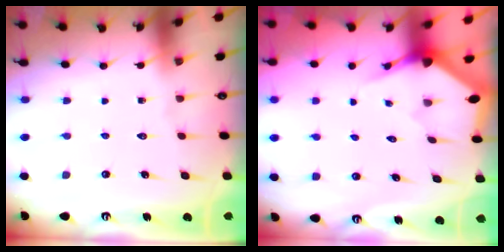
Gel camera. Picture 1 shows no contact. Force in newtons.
{"total": 2.9, "press": 2.9, "slide": 0.2}